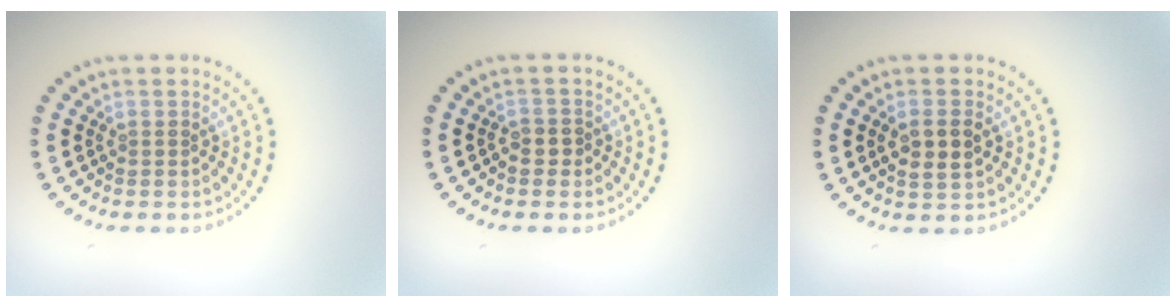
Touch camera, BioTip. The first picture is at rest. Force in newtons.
{"total": 0.8, "press": 0.8, "slide": 0.3}
{"total": 2.6, "press": 2.5, "slide": 0.6}